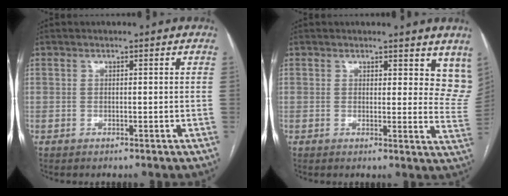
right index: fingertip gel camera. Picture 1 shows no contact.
{"total": 8.7, "force": [7.1, 3.7, 3.5], "torque": [-0.008, -0.026, 0.060]}